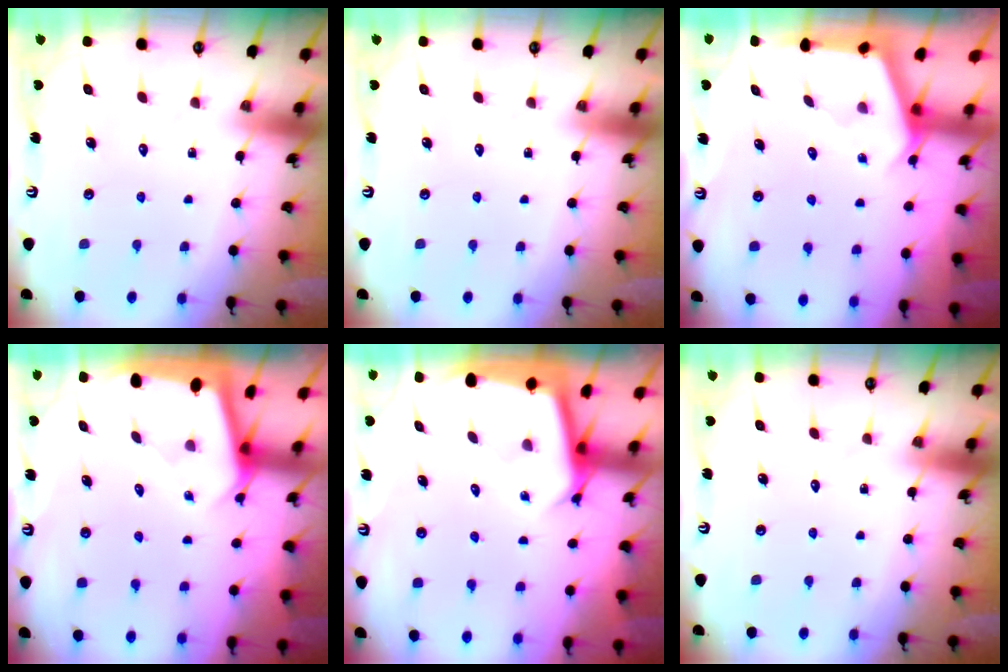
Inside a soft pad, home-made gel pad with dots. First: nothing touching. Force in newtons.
{"total": 0.0}
{"total": 2.6, "press": 2.5, "slide": 0.3}
{"total": 2.4, "press": 2.4, "slide": 0.1}
{"total": 2.9, "press": 2.9, "slide": 0.1}
{"total": 0.0}